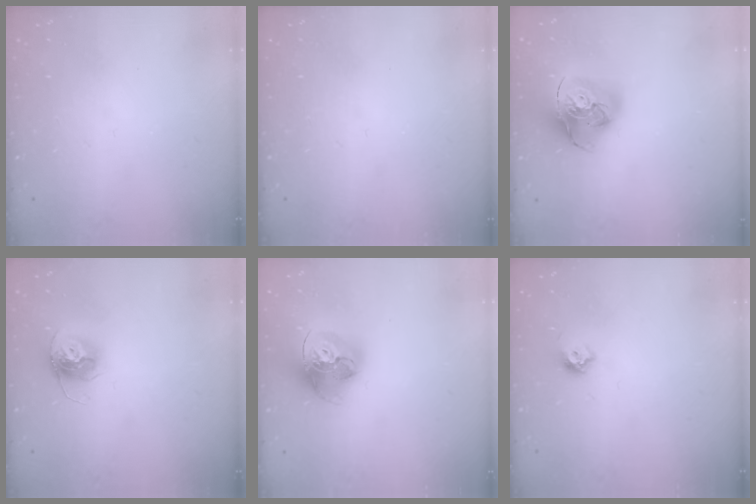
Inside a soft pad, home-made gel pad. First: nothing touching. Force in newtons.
{"total": 0.0}
{"total": 18.6, "press": 18.5, "slide": 2.0}
{"total": 11.9, "press": 11.9, "slide": 1.0}
{"total": 18.0, "press": 17.9, "slide": 1.9}
{"total": 6.0, "press": 5.9, "slide": 0.9}